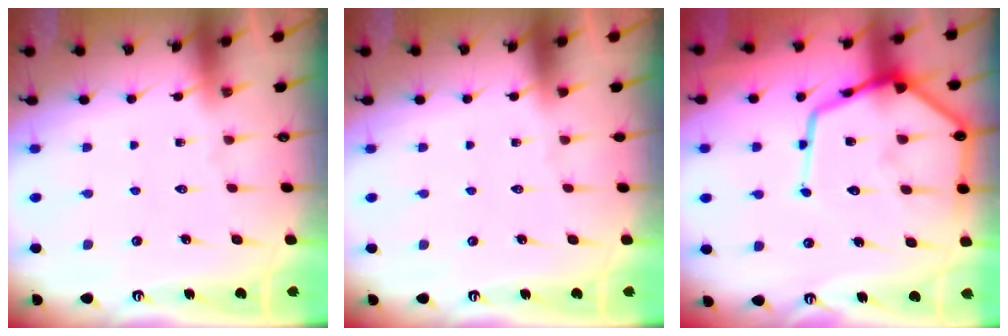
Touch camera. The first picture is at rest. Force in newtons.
{"total": 0.0}
{"total": 18.6, "press": 18.4, "slide": 2.0}